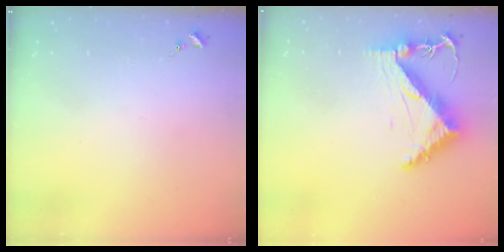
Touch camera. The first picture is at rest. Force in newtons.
{"total": 7.8, "press": 7.7, "slide": 1.0}